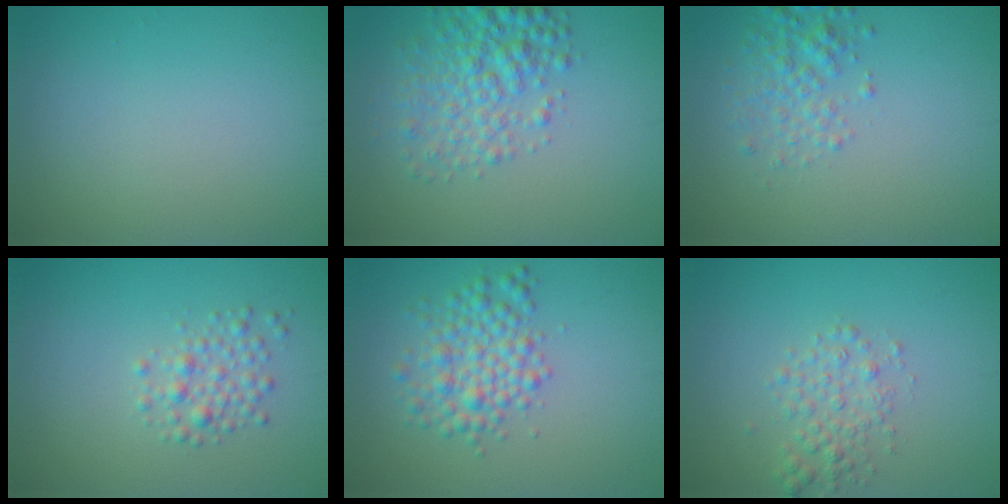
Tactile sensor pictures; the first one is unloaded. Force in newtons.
{"total": 4.2, "press": 4.2, "slide": 0.1}
{"total": 2.4, "press": 2.4, "slide": 0.1}
{"total": 2.1, "press": 2.1, "slide": 0.1}
{"total": 3.8, "press": 3.8, "slide": 0.0}
{"total": 2.2, "press": 2.2, "slide": 0.1}